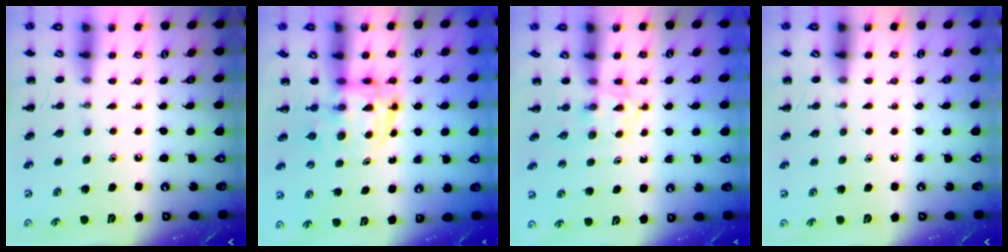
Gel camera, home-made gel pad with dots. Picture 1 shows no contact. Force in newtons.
{"total": 3.0, "press": 3.0, "slide": 0.3}
{"total": 2.5, "press": 2.2, "slide": 1.3}
{"total": 0.0}